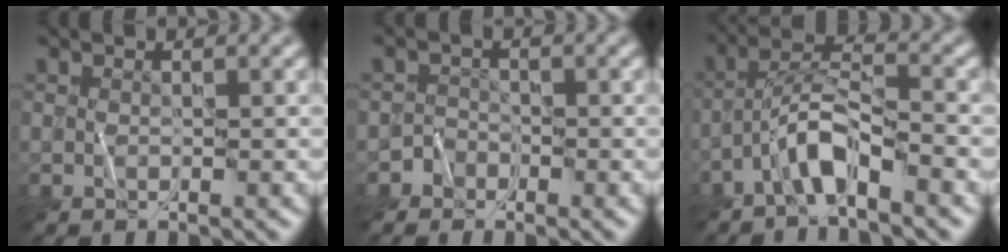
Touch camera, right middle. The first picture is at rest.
{"total": 1.2, "force": [-0.8, 0.8, -0.5], "torque": [0.022, 0.010, -0.018]}
{"total": 3.9, "force": [-2.8, 0.6, 2.7], "torque": [-0.049, 0.013, -0.063]}